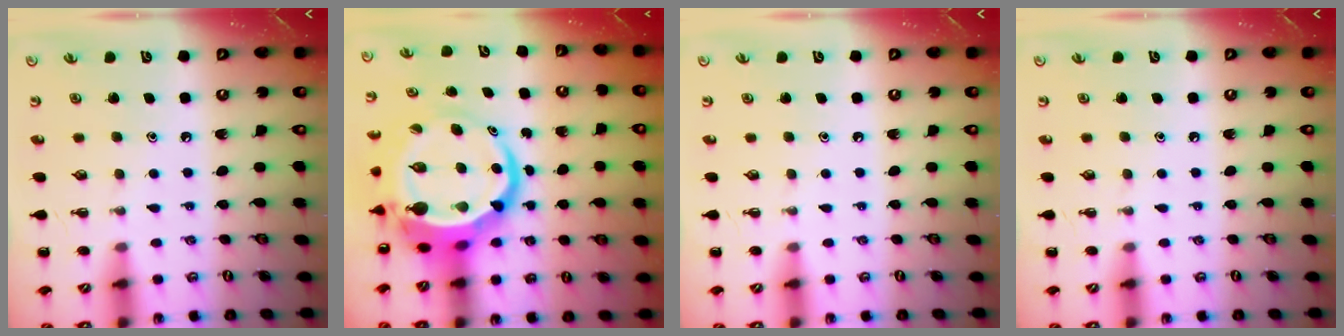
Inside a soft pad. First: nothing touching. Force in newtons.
{"total": 13.3, "press": 12.9, "slide": 3.2}
{"total": 0.0}
{"total": 0.0}